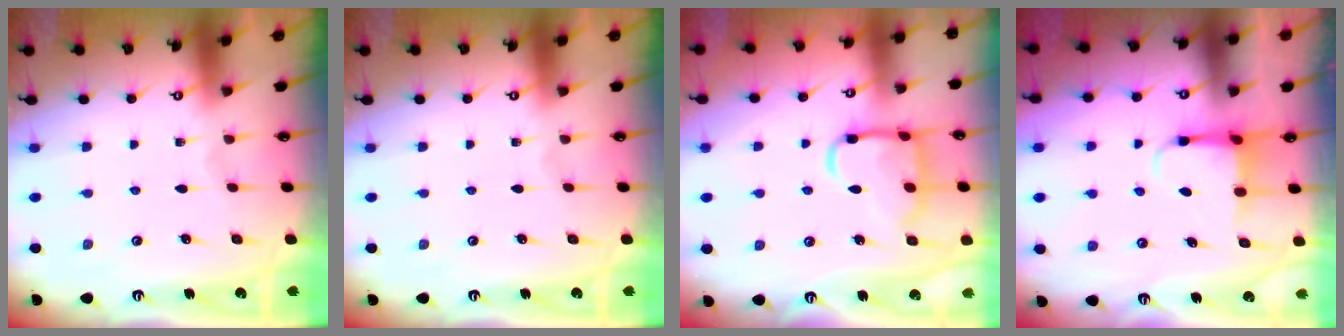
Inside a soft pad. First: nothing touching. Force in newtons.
{"total": 0.0}
{"total": 12.4, "press": 12.4, "slide": 0.8}
{"total": 3.9, "press": 3.9, "slide": 0.6}